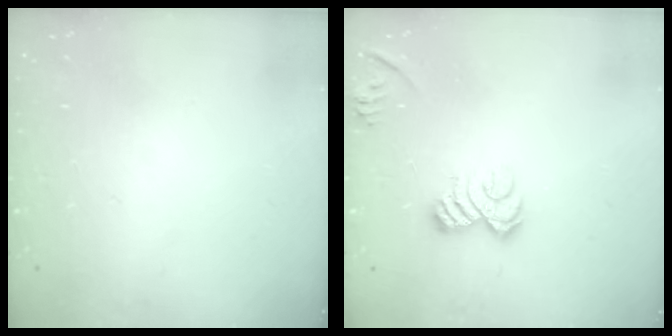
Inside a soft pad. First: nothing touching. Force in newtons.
{"total": 11.6, "press": 11.5, "slide": 1.3}